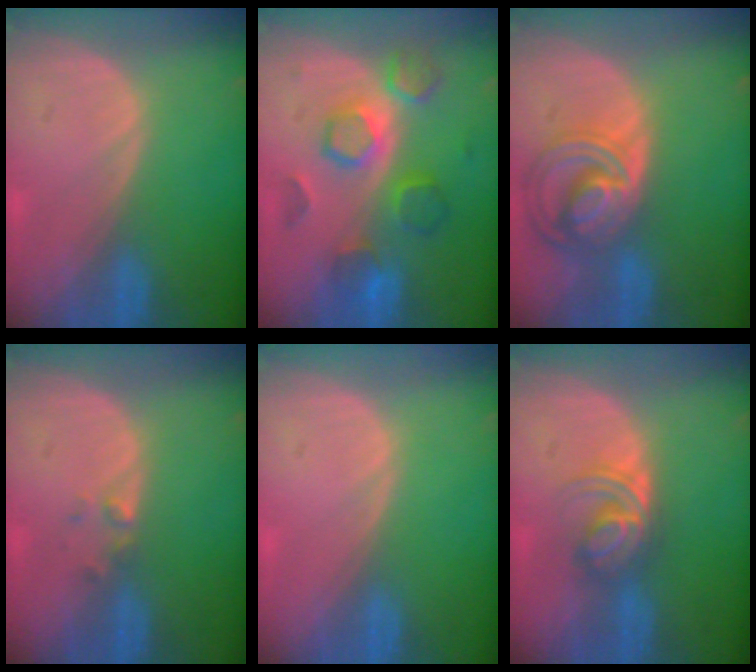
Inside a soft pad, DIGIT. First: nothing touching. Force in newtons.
{"total": 8.3, "press": 8.1, "slide": 2.0}
{"total": 8.8, "press": 7.6, "slide": 4.4}
{"total": 1.4, "press": 1.2, "slide": 0.7}
{"total": 0.0}
{"total": 5.9, "press": 5.2, "slide": 2.9}